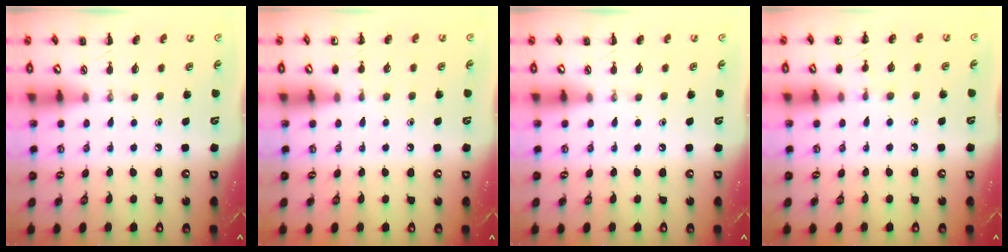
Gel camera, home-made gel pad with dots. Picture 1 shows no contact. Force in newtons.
{"total": 3.0, "press": 2.8, "slide": 1.0}
{"total": 0.0}
{"total": 5.6, "press": 5.3, "slide": 1.7}